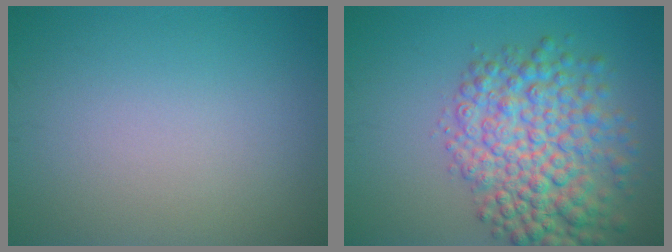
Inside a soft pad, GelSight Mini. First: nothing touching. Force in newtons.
{"total": 8.2, "press": 8.2, "slide": 0.2}